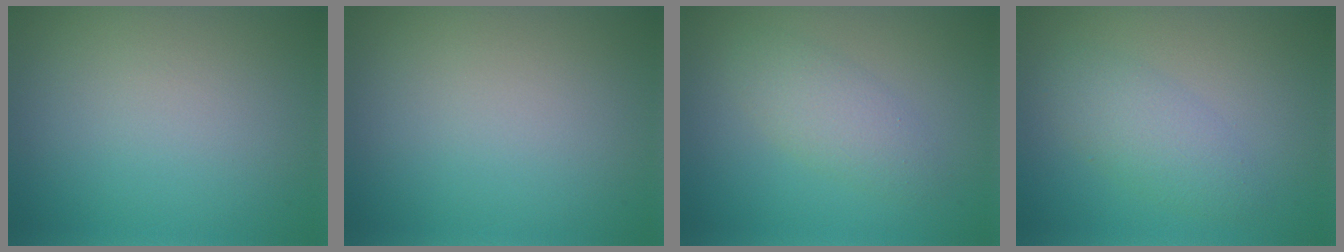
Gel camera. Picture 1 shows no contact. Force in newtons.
{"total": 0.0}
{"total": 2.6, "press": 2.6, "slide": 0.1}
{"total": 2.8, "press": 2.8, "slide": 0.1}